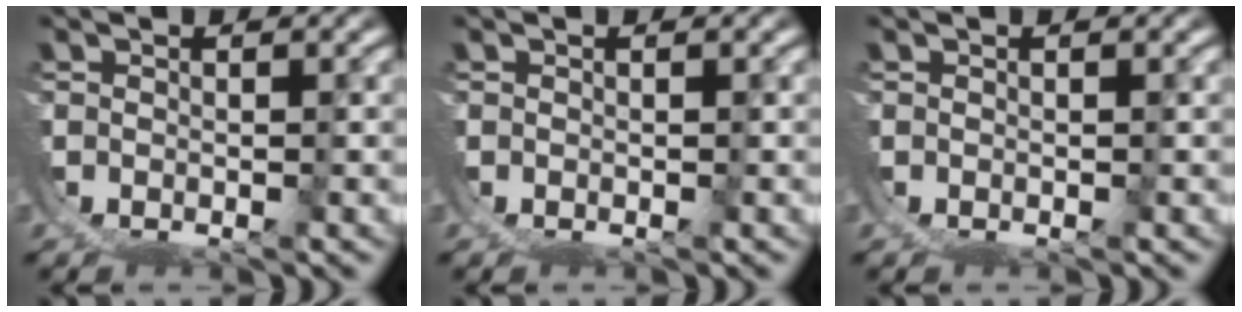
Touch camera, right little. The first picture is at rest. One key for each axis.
{"total": 0.0}
{"total": 0.0}